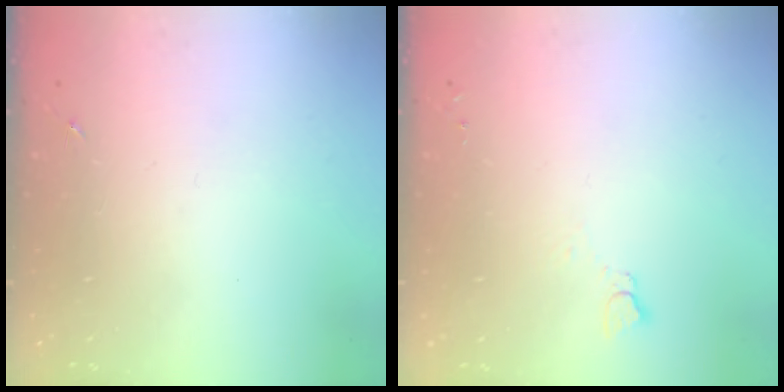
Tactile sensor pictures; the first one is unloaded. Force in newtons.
{"total": 2.7, "press": 2.7, "slide": 0.3}